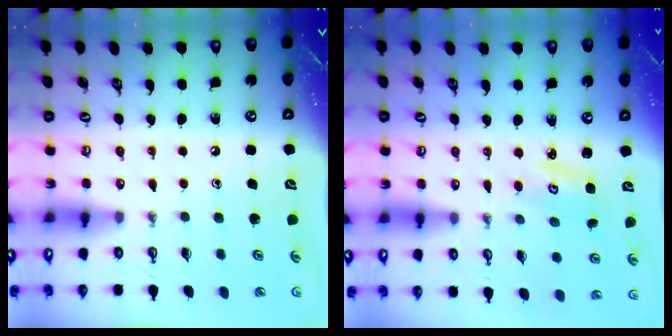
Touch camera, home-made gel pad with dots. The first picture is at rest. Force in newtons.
{"total": 2.9, "press": 2.9, "slide": 0.4}